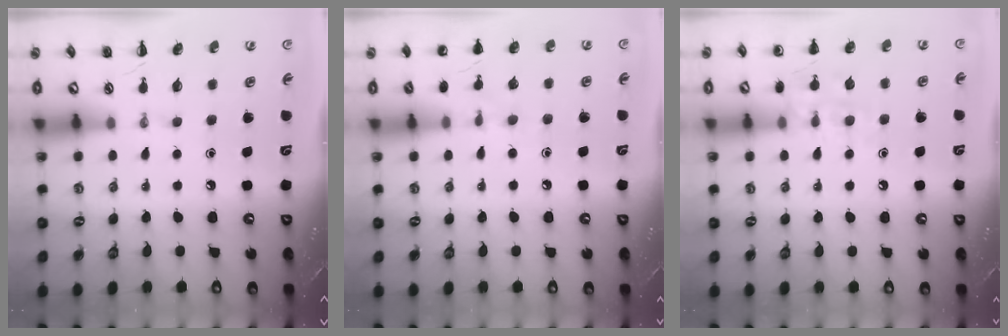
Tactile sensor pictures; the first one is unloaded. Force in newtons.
{"total": 7.0, "press": 6.7, "slide": 2.1}
{"total": 10.0, "press": 9.9, "slide": 1.0}